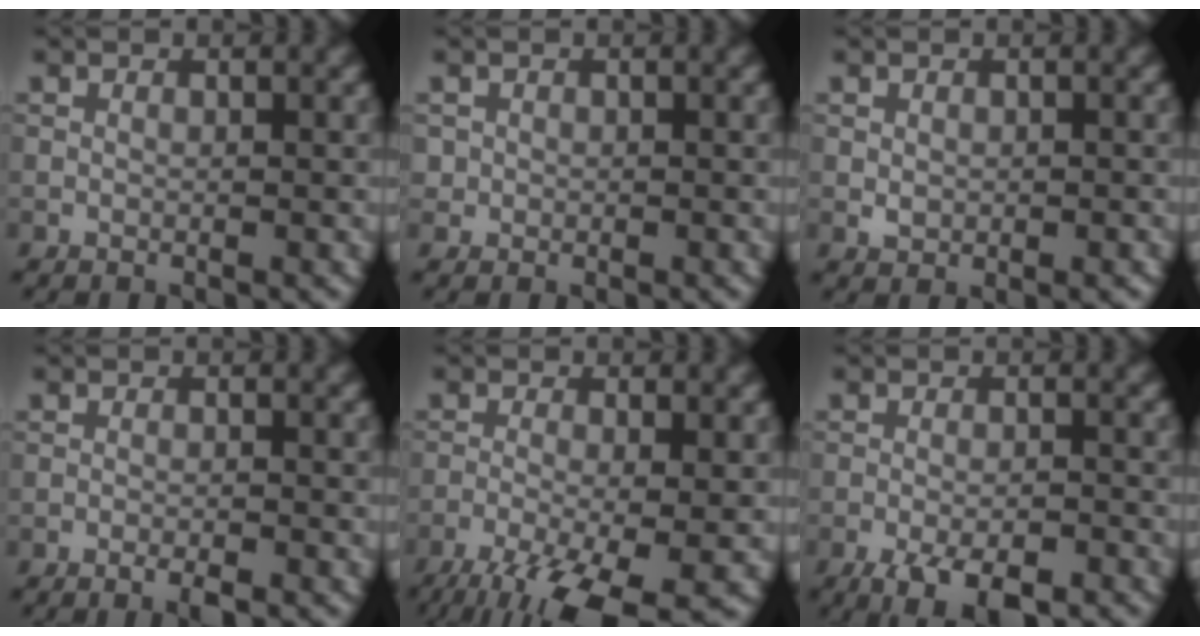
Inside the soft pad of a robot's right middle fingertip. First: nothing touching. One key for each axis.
{"total": 0.8, "fx": 0.0, "fy": 0.8, "fz": 0.0, "tx": 0.008, "ty": -0.004, "tz": -0.002}
{"total": 1.4, "fx": -0.2, "fy": 1.0, "fz": 1.0, "tx": -0.016, "ty": -0.003, "tz": -0.001}
{"total": 1.4, "fx": -1.0, "fy": 0.2, "fz": 1.0, "tx": -0.014, "ty": -0.001, "tz": -0.018}
{"total": 9.2, "fx": -5.5, "fy": 2.6, "fz": 6.9, "tx": -0.128, "ty": -0.026, "tz": -0.095}
{"total": 5.2, "fx": -3.4, "fy": 1.4, "fz": 3.6, "tx": -0.064, "ty": -0.006, "tz": -0.055}